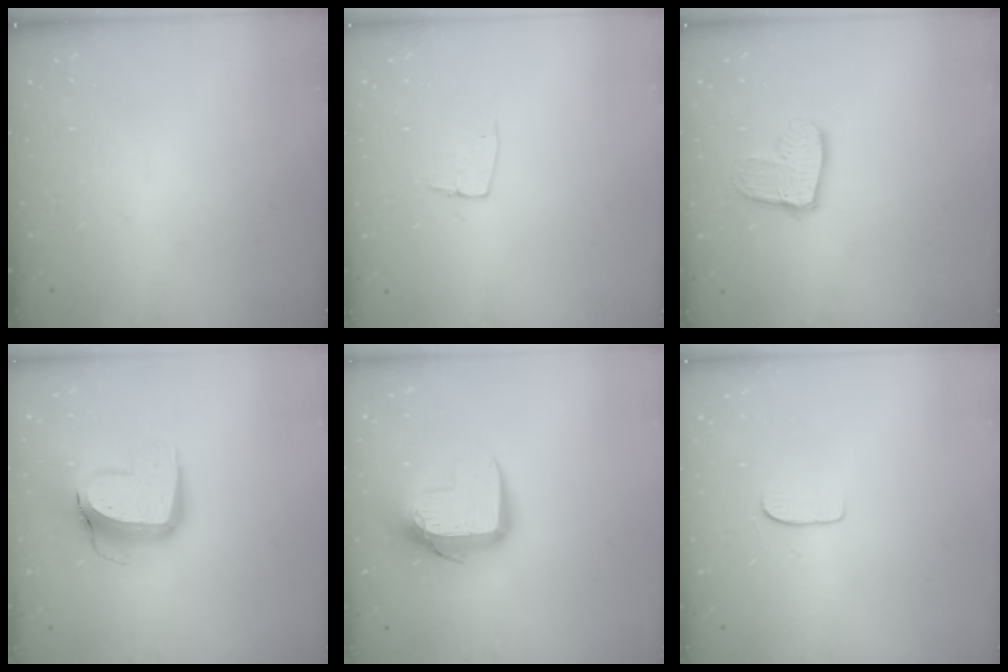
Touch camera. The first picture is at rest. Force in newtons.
{"total": 6.0, "press": 6.0, "slide": 0.4}
{"total": 11.4, "press": 11.4, "slide": 1.0}
{"total": 14.0, "press": 14.0, "slide": 1.5}
{"total": 12.3, "press": 12.3, "slide": 0.9}
{"total": 4.8, "press": 4.7, "slide": 0.6}